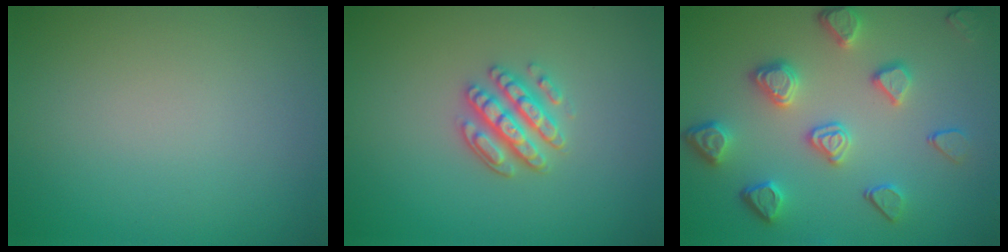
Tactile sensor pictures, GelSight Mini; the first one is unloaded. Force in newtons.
{"total": 3.4, "press": 3.0, "slide": 1.5}
{"total": 4.7, "press": 3.9, "slide": 2.6}